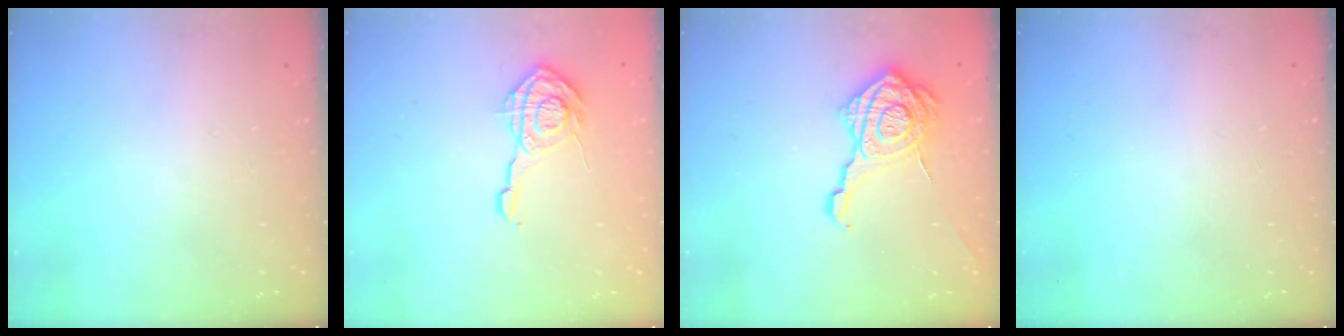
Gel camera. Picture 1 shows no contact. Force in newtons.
{"total": 11.1, "press": 11.1, "slide": 0.9}
{"total": 20.4, "press": 20.3, "slide": 1.4}
{"total": 0.0}